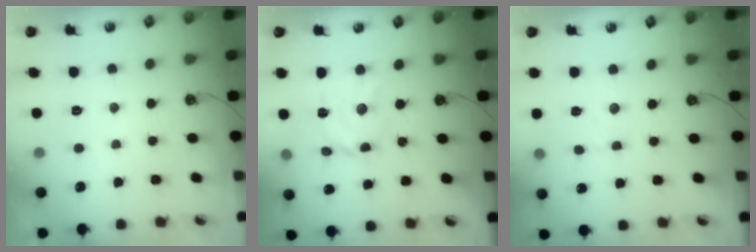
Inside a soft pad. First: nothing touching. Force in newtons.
{"total": 10.9, "press": 10.9, "slide": 0.8}
{"total": 2.9, "press": 2.8, "slide": 0.5}